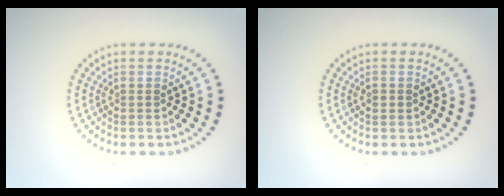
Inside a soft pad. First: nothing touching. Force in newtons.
{"total": 1.1, "press": 1.1, "slide": 0.2}